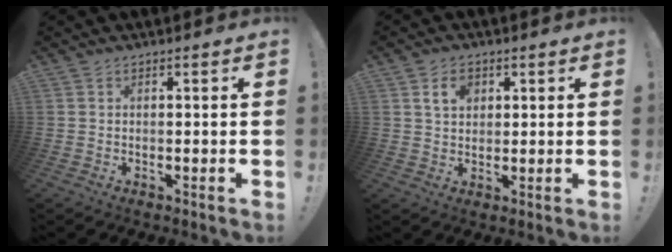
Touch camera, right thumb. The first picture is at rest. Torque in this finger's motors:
{"motor_torque": [0.45, 0.96, 0.33, -0.27, -0.01]}